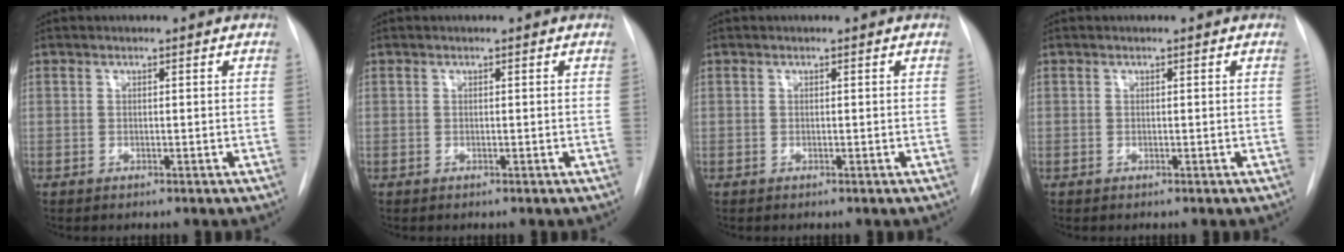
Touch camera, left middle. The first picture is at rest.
{"total": 0.0}
{"total": 0.0}
{"total": 0.0}